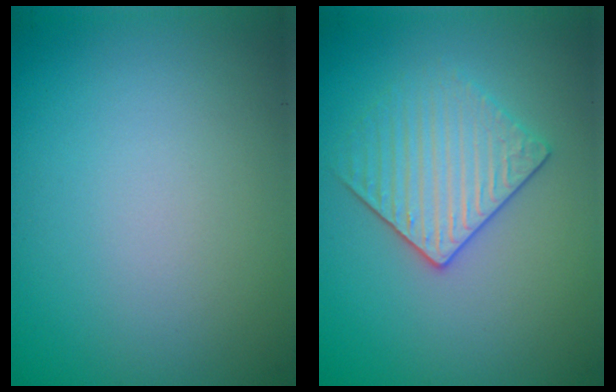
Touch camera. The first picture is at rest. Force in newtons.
{"total": 3.2, "press": 3.2, "slide": 0.7}